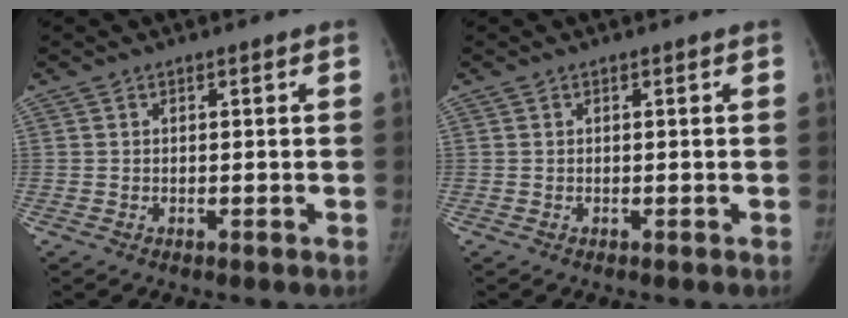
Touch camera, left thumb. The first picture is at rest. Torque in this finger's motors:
{"motor_torque": [0.00, 0.00, 0.09, -0.09, 0.00]}